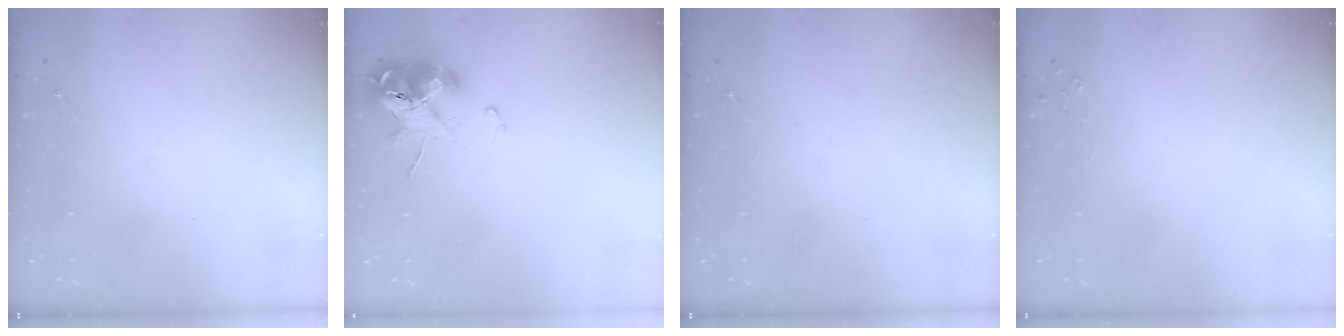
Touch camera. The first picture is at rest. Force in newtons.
{"total": 11.3, "press": 11.2, "slide": 1.4}
{"total": 0.0}
{"total": 2.8, "press": 2.8, "slide": 0.3}